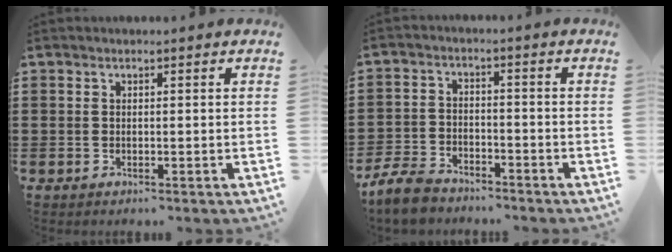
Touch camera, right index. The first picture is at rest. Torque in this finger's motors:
{"motor_torque": [-0.94, 1.19, -1.05, -0.21]}